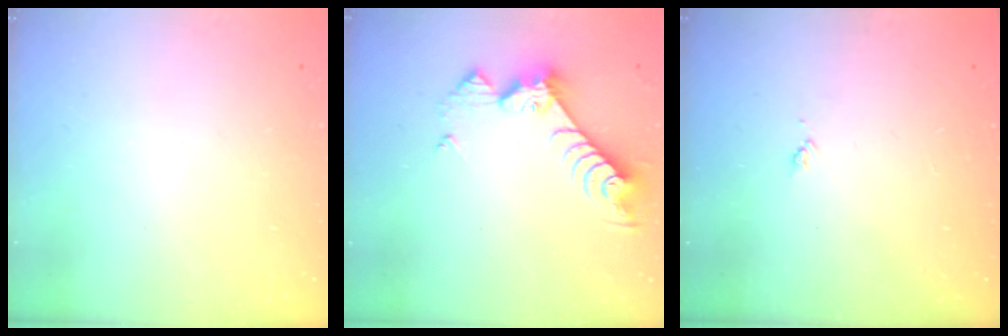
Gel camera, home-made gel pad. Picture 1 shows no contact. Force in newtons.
{"total": 9.6, "press": 9.5, "slide": 0.7}
{"total": 4.0, "press": 3.9, "slide": 0.5}